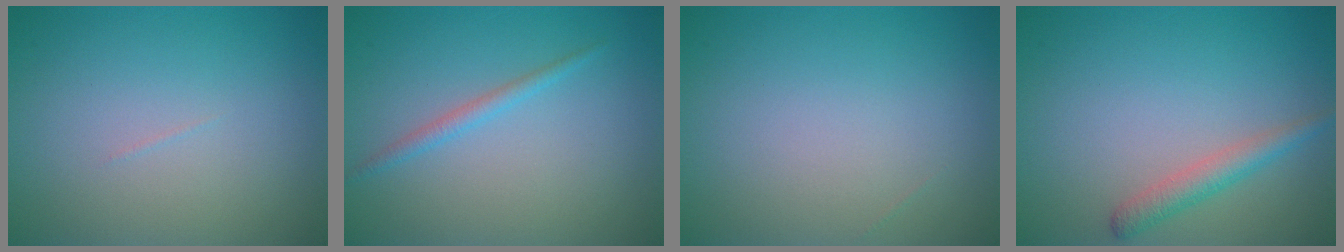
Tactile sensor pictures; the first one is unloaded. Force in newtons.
{"total": 1.3, "press": 1.3, "slide": 0.1}
{"total": 0.0}
{"total": 2.2, "press": 2.2, "slide": 0.1}